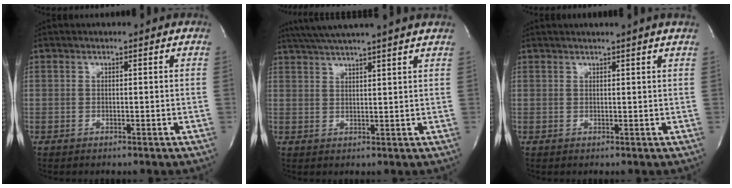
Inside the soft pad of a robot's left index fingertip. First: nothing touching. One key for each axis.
{"total": 11.5, "fx": 10.0, "fy": -1.1, "fz": 5.7, "tx": -0.102, "ty": 0.026, "tz": 0.138}
{"total": 3.1, "fx": 2.6, "fy": -1.0, "fz": 1.3, "tx": -0.019, "ty": 0.005, "tz": 0.033}